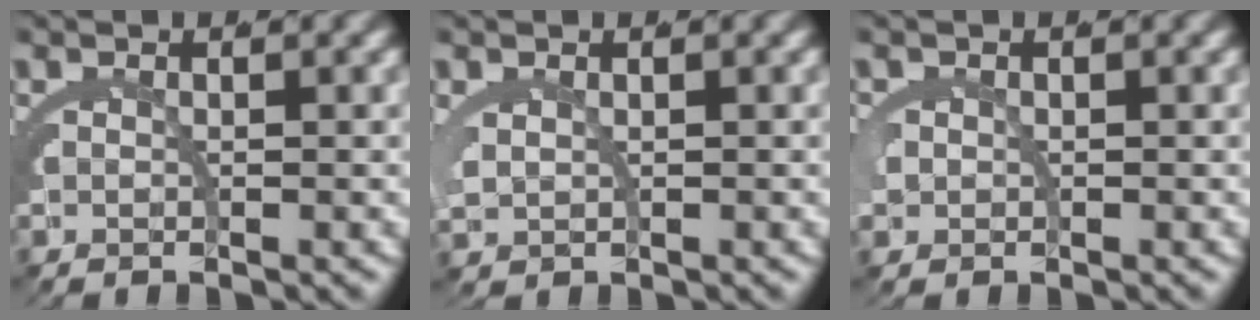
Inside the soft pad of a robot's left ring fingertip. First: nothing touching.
{"total": 1.6, "force": [0.8, 1.1, 0.9], "torque": [-0.038, -0.012, 0.028]}
{"total": 1.7, "force": [0.0, 1.5, 0.7], "torque": [-0.028, -0.009, 0.004]}